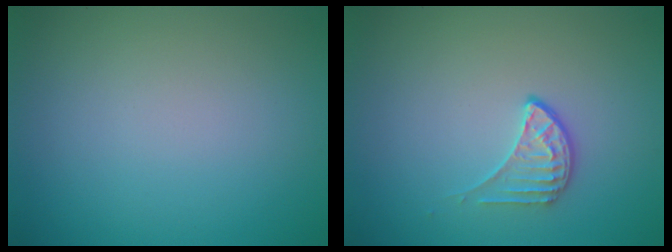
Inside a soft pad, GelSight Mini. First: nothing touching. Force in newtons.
{"total": 1.9, "press": 1.3, "slide": 1.3}